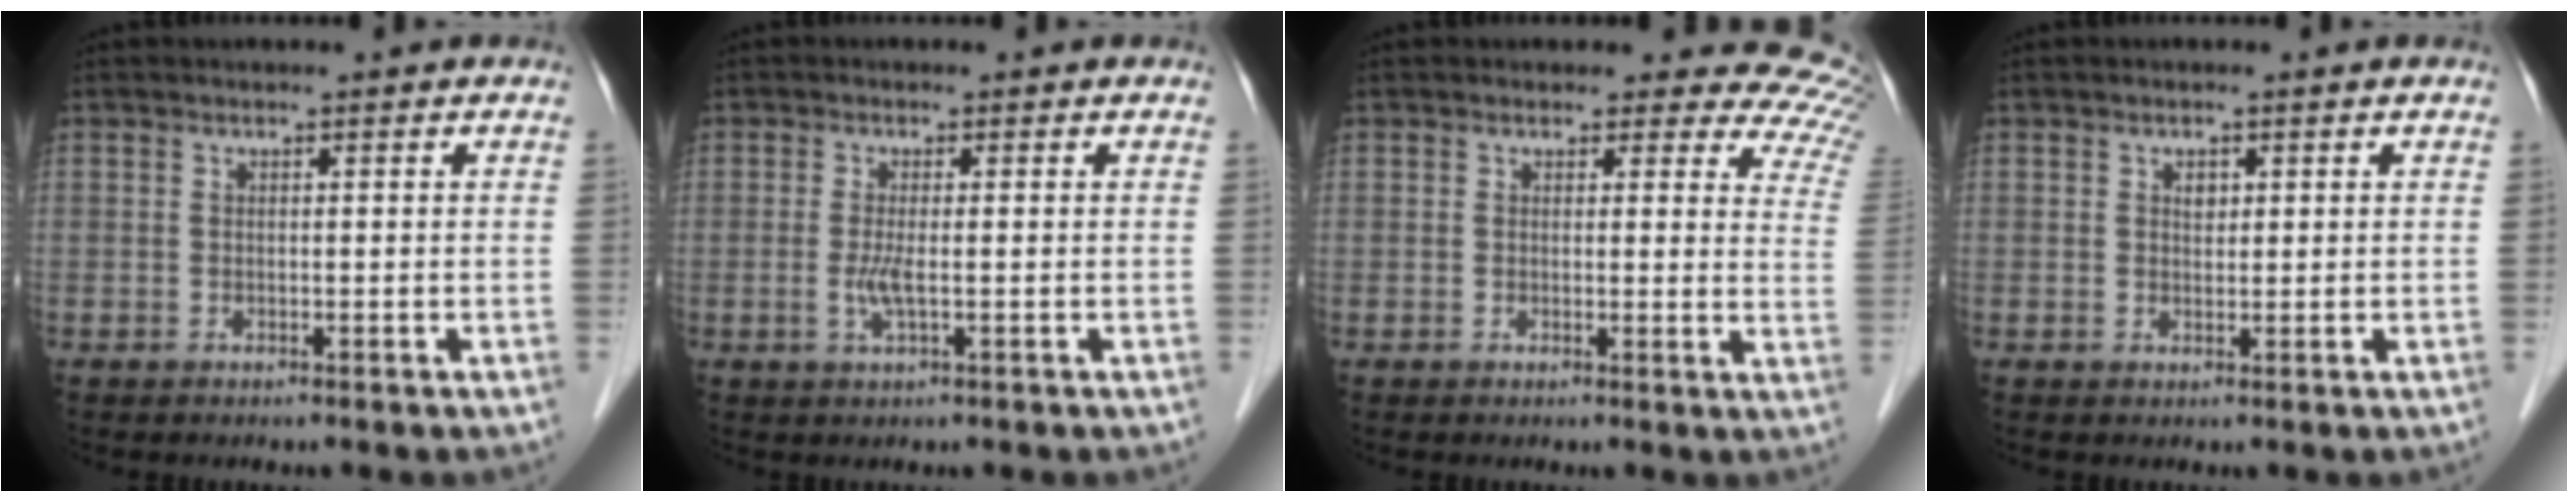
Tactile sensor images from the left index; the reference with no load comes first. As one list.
[{"total": 2.4, "force": [-0.5, 0.3, 2.4], "torque": [-0.054, -0.004, -0.009]}, {"total": 10.2, "force": [8.6, 4.7, 2.9], "torque": [0.010, -0.036, 0.047]}, {"total": 1.4, "force": [0.5, 0.9, 0.9], "torque": [-0.015, 0.002, 0.010]}]